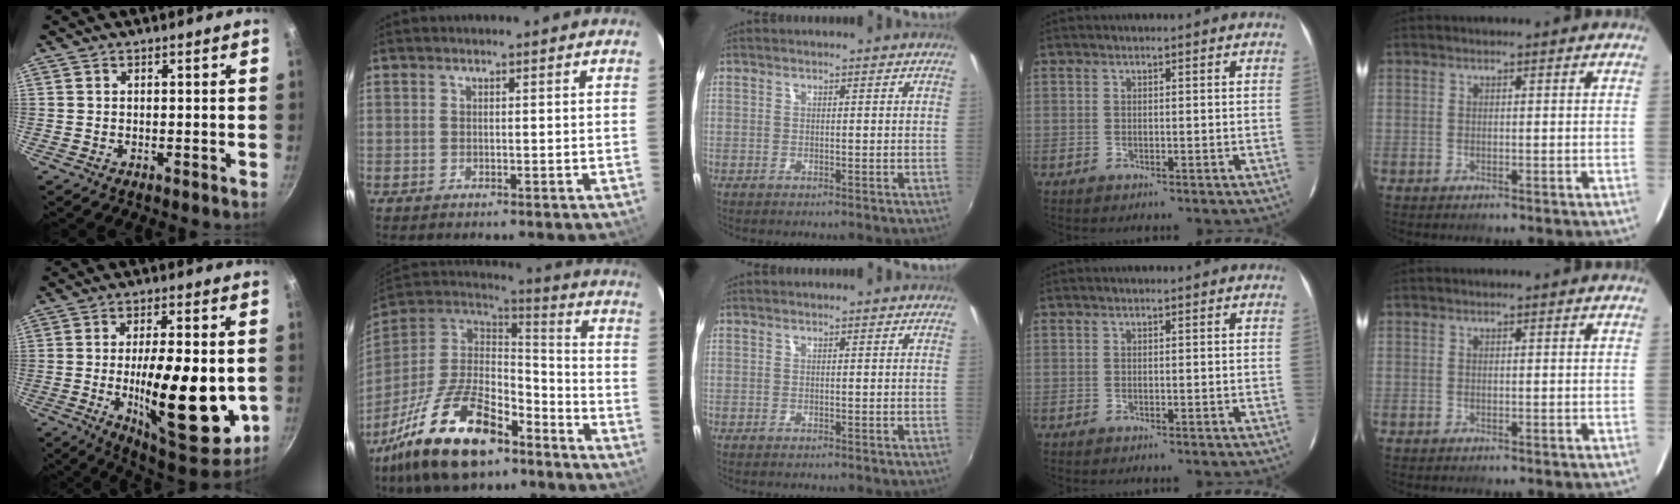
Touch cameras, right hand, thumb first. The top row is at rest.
{"thumb": {"total": 22.6, "force": [-3.2, 8.2, 20.8], "torque": [-0.287, -0.008, -0.041]}, "index": {"total": 25.2, "force": [-15.8, 11.2, 16.1], "torque": [-0.330, -0.012, -0.268]}}